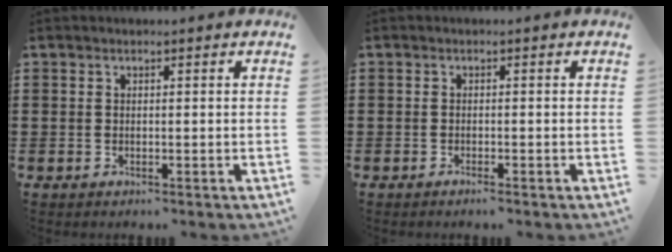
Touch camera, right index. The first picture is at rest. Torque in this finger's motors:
{"motor_torque": [0.01, 0.87, -0.63, -0.12]}